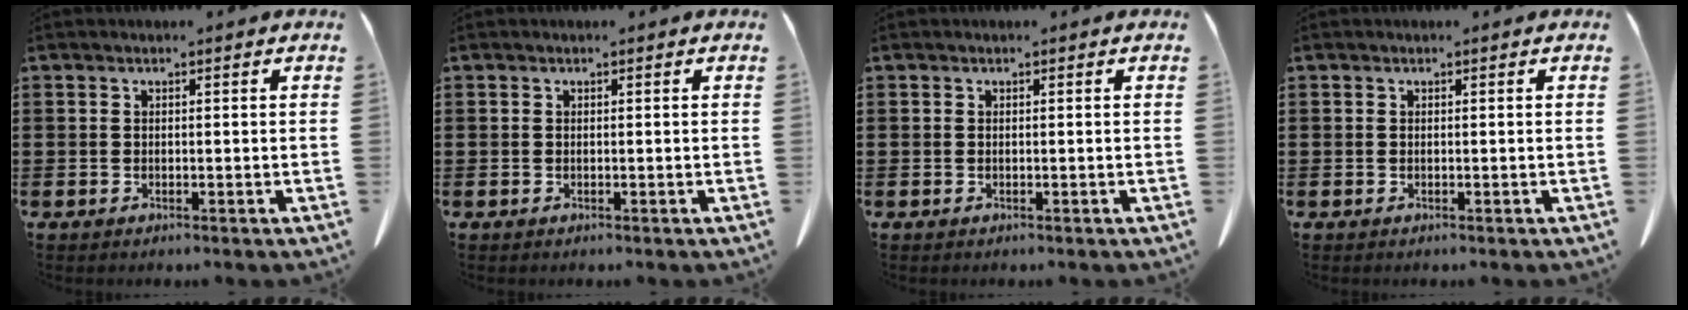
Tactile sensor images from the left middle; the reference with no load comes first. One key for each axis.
{"total": 0.0}
{"total": 0.0}
{"total": 0.0}